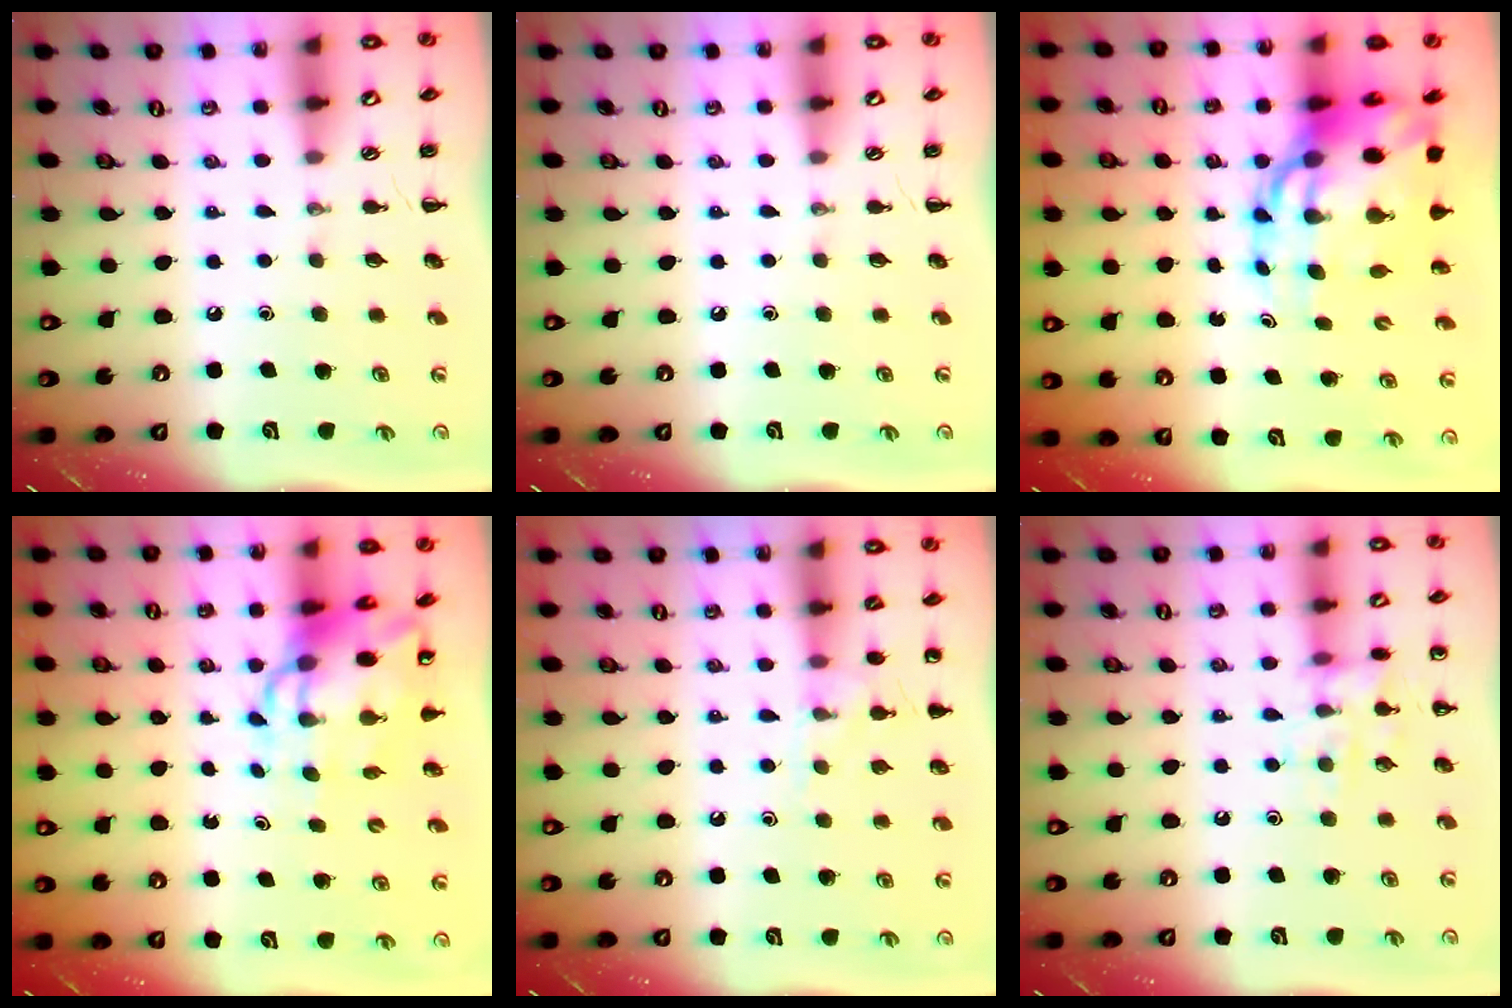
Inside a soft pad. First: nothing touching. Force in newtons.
{"total": 0.0}
{"total": 17.0, "press": 16.4, "slide": 4.7}
{"total": 10.6, "press": 10.2, "slide": 2.9}
{"total": 8.7, "press": 8.6, "slide": 1.2}
{"total": 11.5, "press": 11.4, "slide": 0.6}